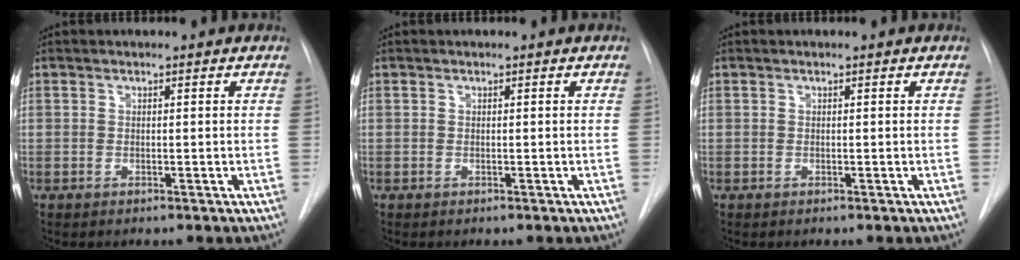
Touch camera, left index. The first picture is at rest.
{"total": 0.0}
{"total": 0.0}